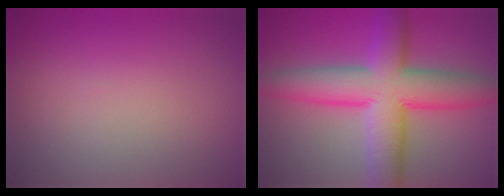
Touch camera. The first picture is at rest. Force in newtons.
{"total": 9.6, "press": 9.6, "slide": 0.1}